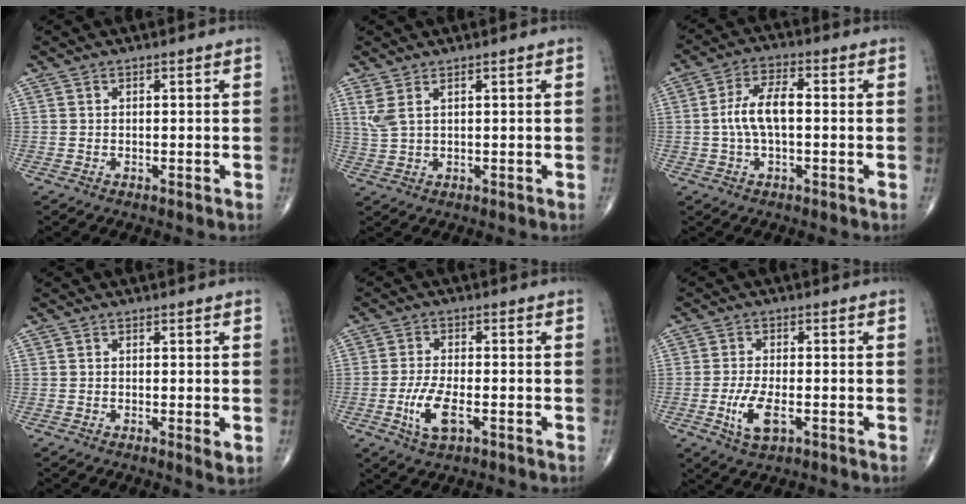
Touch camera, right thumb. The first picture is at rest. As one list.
[{"total": 3.4, "force": [1.7, 1.0, 2.8], "torque": [-0.073, 0.001, 0.046]}, {"total": 7.7, "force": [-0.2, 3.4, 6.9], "torque": [-0.141, 0.023, -0.010]}, {"total": 1.7, "force": [-0.2, 0.4, 1.6], "torque": [-0.029, -0.007, -0.007]}, {"total": 6.6, "force": [-2.4, 2.7, 5.6], "torque": [-0.114, 0.005, -0.042]}, {"total": 6.2, "force": [-2.1, 2.7, 5.2], "torque": [-0.104, 0.002, -0.034]}]